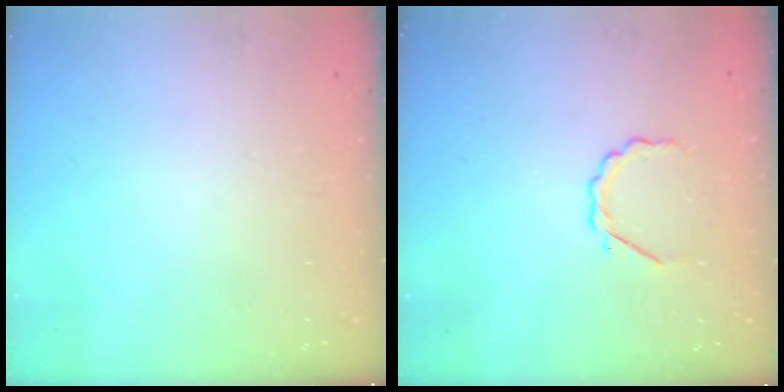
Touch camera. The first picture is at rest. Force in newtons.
{"total": 3.6, "press": 3.4, "slide": 1.2}